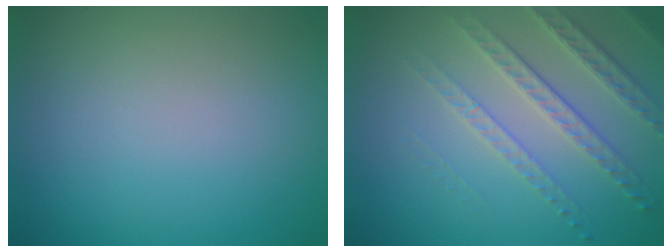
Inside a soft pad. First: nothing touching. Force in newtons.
{"total": 3.6, "press": 3.2, "slide": 1.5}